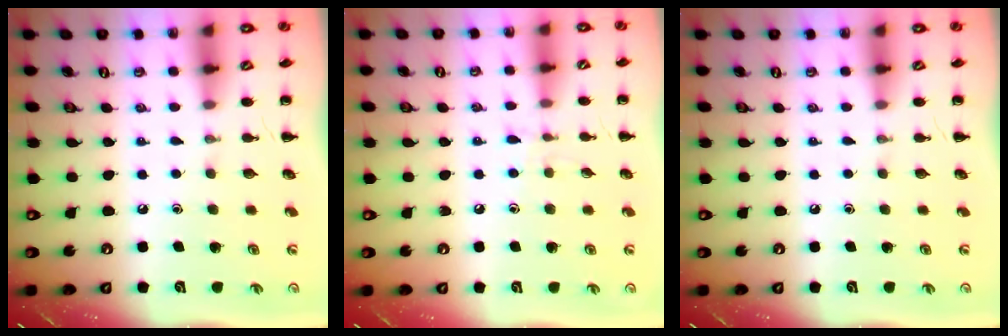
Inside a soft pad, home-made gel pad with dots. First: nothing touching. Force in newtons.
{"total": 5.2, "press": 4.8, "slide": 2.0}
{"total": 0.0}